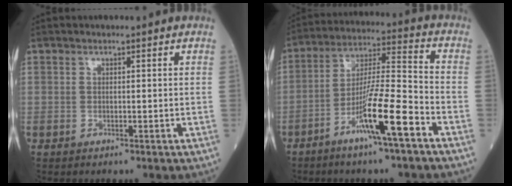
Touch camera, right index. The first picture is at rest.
{"total": 11.7, "force": [-6.1, 0.1, 10.0], "torque": [-0.184, -0.004, -0.112]}